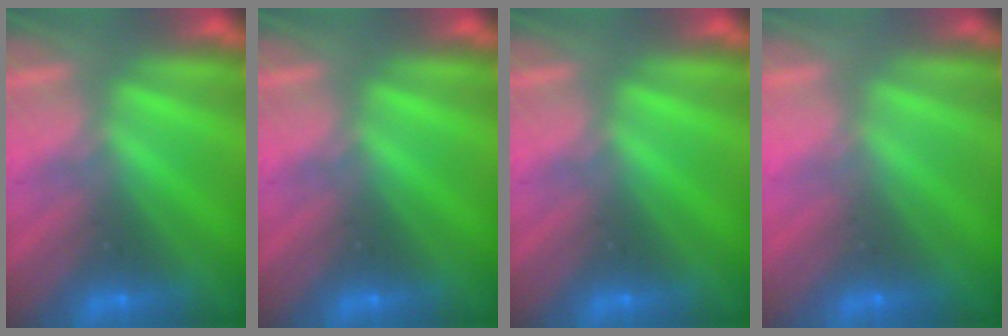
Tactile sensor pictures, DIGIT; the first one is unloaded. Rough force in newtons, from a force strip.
{"total": 0.0}
{"total": 0.0}
{"total": 3.4}